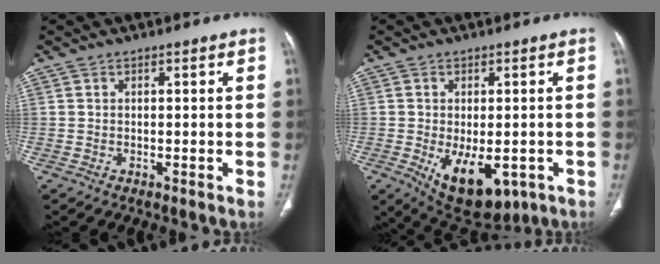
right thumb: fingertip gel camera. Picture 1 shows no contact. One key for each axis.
{"total": 12.0, "fx": -4.1, "fy": 6.6, "fz": 9.2, "tx": -0.125, "ty": -0.005, "tz": -0.040}